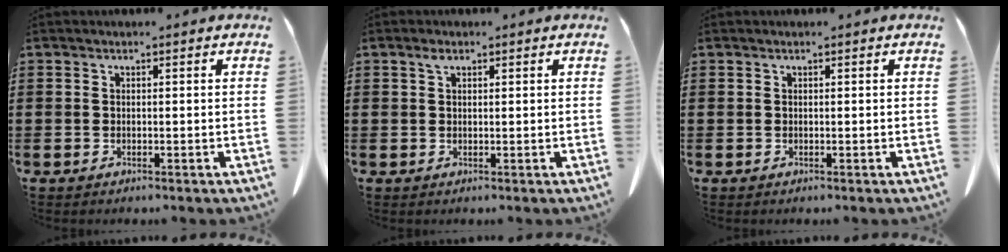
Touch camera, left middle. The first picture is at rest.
{"total": 1.4, "force": [0.7, 0.8, 0.9], "torque": [-0.014, 0.000, 0.010]}
{"total": 0.0}